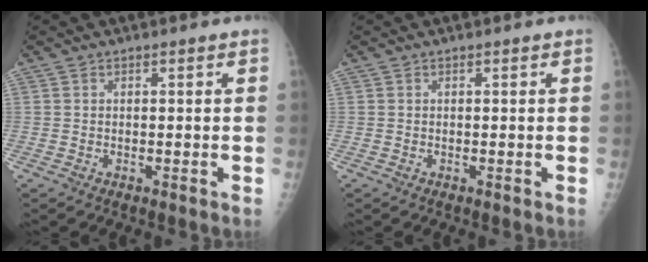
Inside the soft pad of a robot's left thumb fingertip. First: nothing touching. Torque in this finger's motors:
{"motor_torque": [0.00, 0.00, 0.00, 0.00, 0.00]}